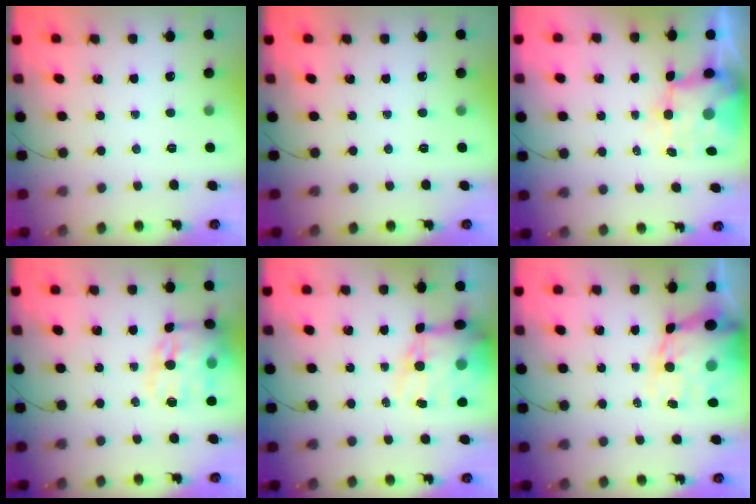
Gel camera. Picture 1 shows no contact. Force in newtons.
{"total": 0.0}
{"total": 5.5, "press": 5.2, "slide": 1.9}
{"total": 15.6, "press": 15.1, "slide": 3.8}
{"total": 14.0, "press": 13.6, "slide": 3.3}
{"total": 13.6, "press": 13.0, "slide": 3.9}